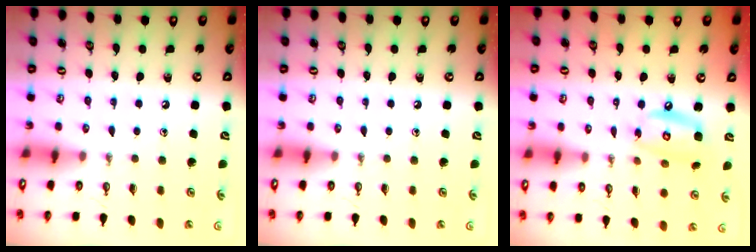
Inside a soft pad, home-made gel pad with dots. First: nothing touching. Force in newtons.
{"total": 0.0}
{"total": 10.7, "press": 10.7, "slide": 1.0}